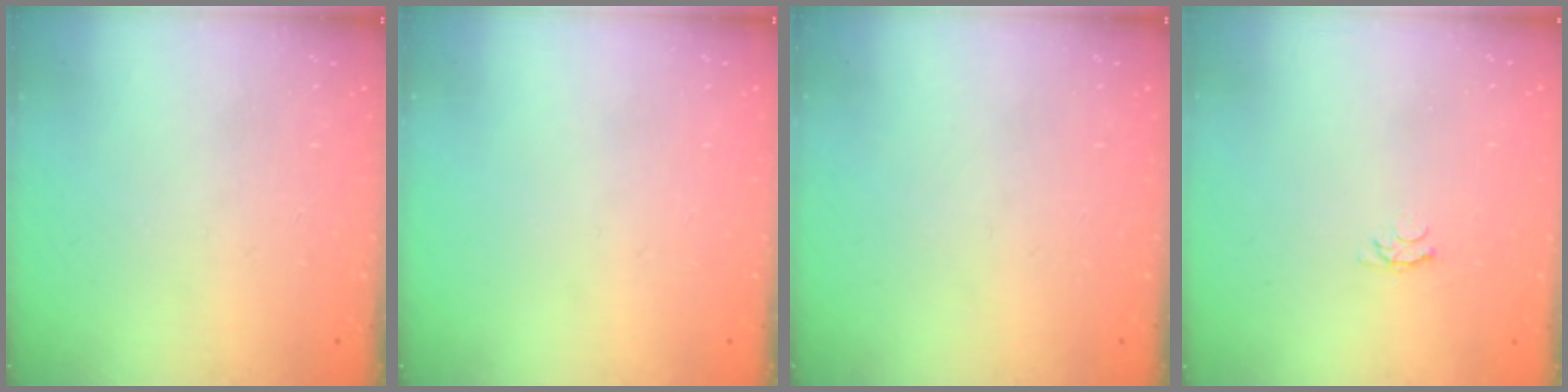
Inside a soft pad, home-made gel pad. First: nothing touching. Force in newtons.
{"total": 0.0}
{"total": 0.0}
{"total": 3.3, "press": 3.2, "slide": 0.5}